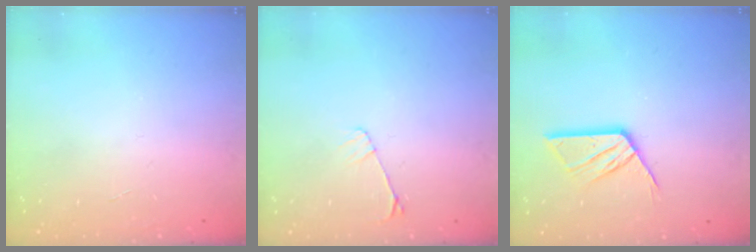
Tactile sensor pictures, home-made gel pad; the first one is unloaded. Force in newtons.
{"total": 5.4, "press": 5.4, "slide": 0.6}
{"total": 11.8, "press": 11.8, "slide": 1.0}